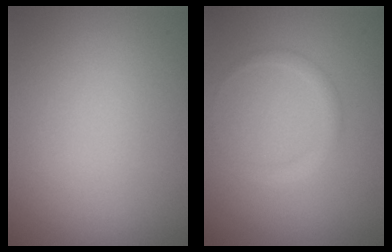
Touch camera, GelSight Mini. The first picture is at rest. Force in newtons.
{"total": 1.3, "press": 1.3, "slide": 0.1}